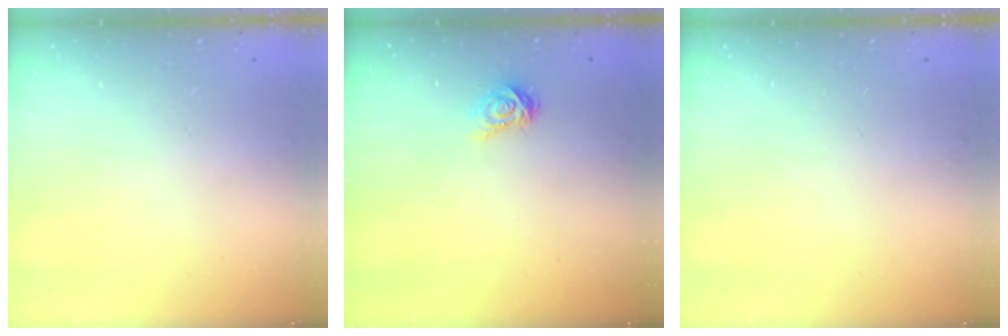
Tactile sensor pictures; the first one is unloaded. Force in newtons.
{"total": 3.4, "press": 3.4, "slide": 0.4}
{"total": 0.0}